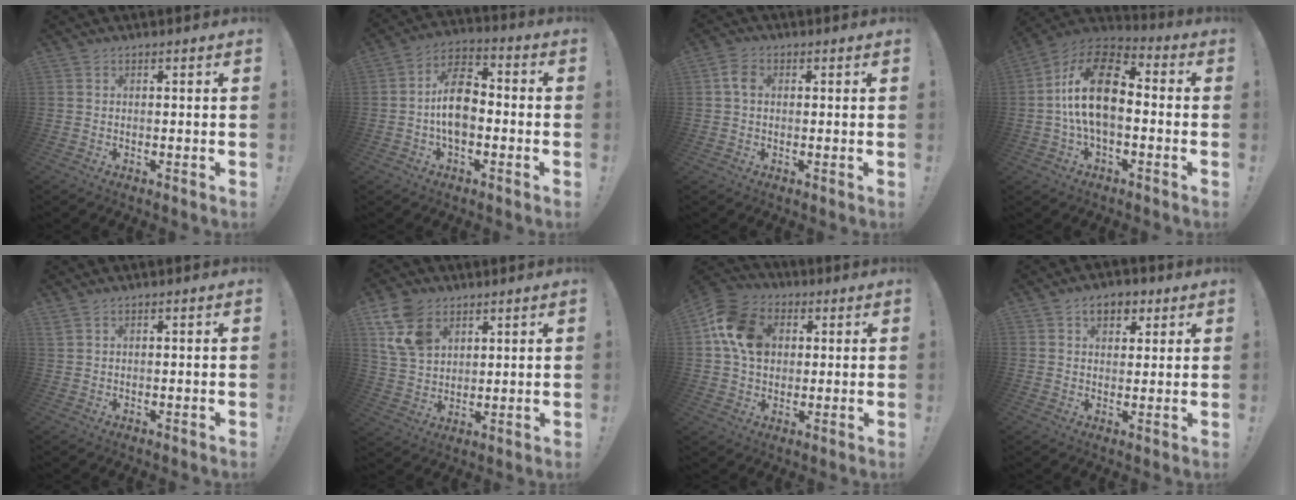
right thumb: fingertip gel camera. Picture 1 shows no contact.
{"total": 12.7, "force": [-1.6, 8.1, 9.6], "torque": [-0.163, 0.013, -0.031]}
{"total": 3.9, "force": [0.6, 2.8, 2.6], "torque": [-0.044, 0.007, 0.013]}
{"total": 18.5, "force": [0.7, 10.6, 15.2], "torque": [-0.272, 0.019, 0.015]}
{"total": 1.4, "force": [1.0, 0.6, 0.8], "torque": [-0.015, 0.002, 0.019]}
{"total": 12.8, "force": [6.5, 9.0, 6.4], "torque": [-0.116, -0.026, 0.132]}
{"total": 14.6, "force": [3.7, 11.4, 8.4], "torque": [-0.134, 0.004, 0.078]}
{"total": 7.1, "force": [3.5, 4.8, 3.8], "torque": [-0.052, -0.004, 0.064]}